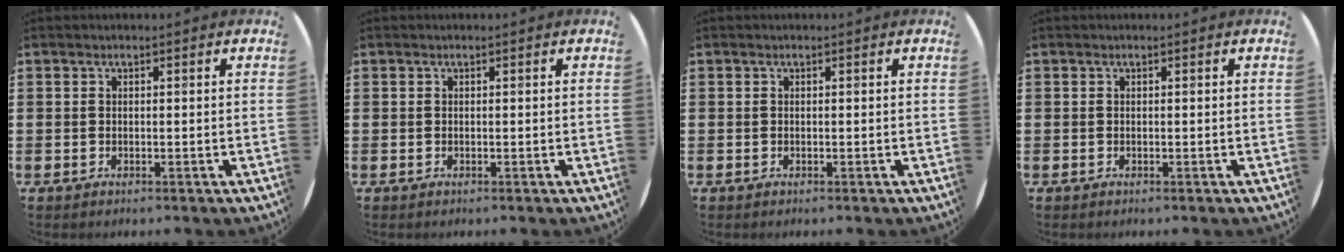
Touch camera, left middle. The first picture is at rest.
{"total": 0.0}
{"total": 0.0}
{"total": 0.0}